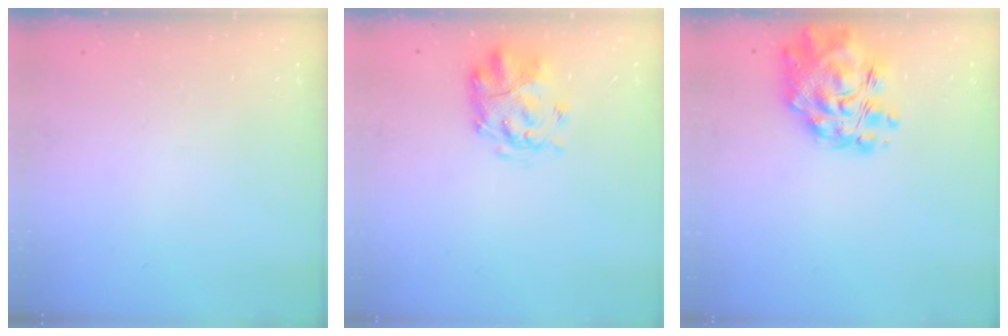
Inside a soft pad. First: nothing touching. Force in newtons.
{"total": 3.8, "press": 3.4, "slide": 1.7}
{"total": 14.5, "press": 13.6, "slide": 4.9}